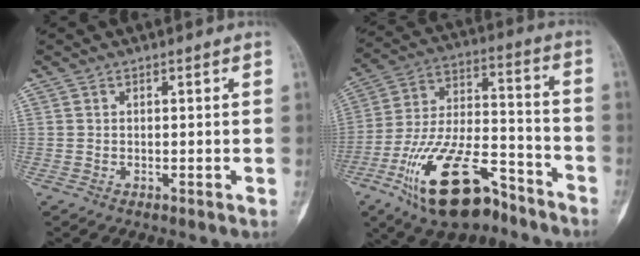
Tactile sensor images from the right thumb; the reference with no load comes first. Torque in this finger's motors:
{"motor_torque": [2.87, 1.50, 1.83, -0.94, 0.56]}